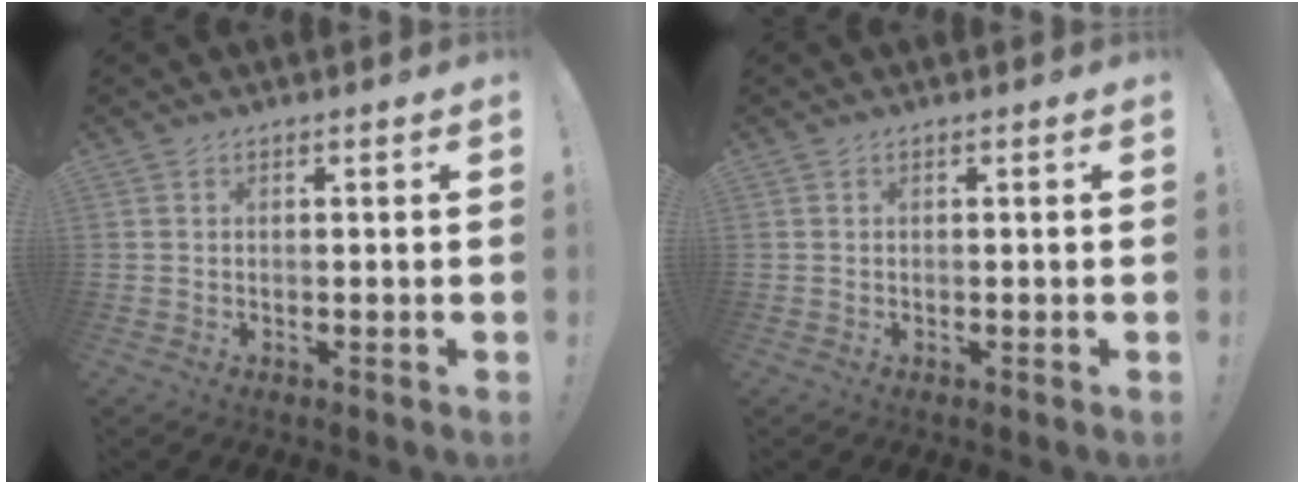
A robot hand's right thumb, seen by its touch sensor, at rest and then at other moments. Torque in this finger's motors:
{"motor_torque": [0.00, 0.00, -0.09, 0.09, 0.00]}